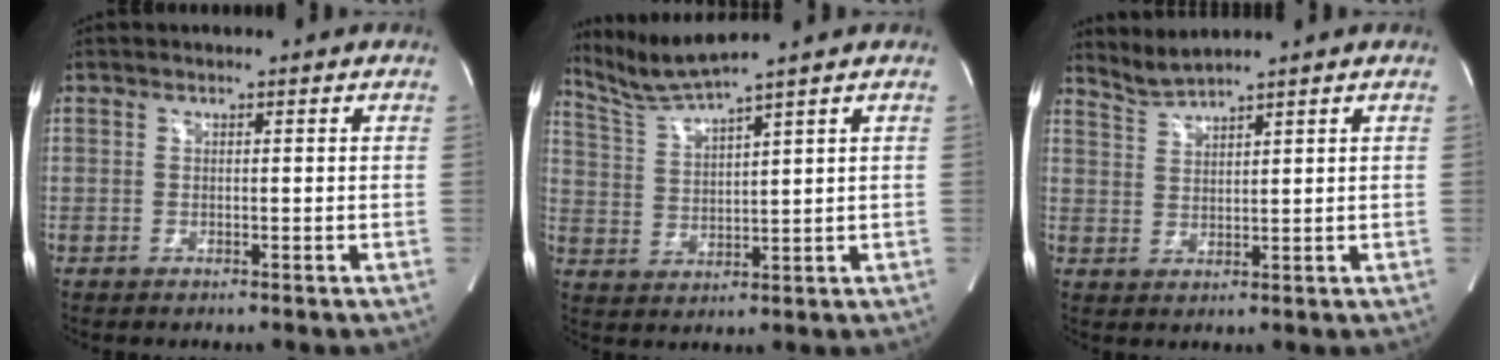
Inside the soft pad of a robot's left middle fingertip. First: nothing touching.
{"total": 6.3, "force": [5.7, -2.2, 1.6], "torque": [-0.049, -0.007, 0.124]}
{"total": 3.3, "force": [3.1, -1.2, 0.1], "torque": [-0.010, -0.002, 0.072]}